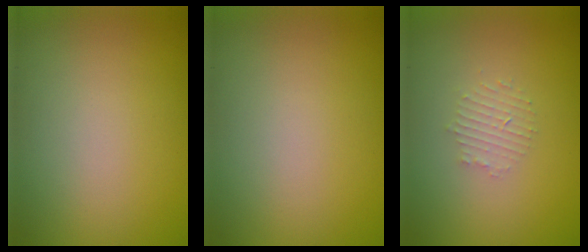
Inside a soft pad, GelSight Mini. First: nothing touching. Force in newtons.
{"total": 0.0}
{"total": 1.6, "press": 1.5, "slide": 0.3}